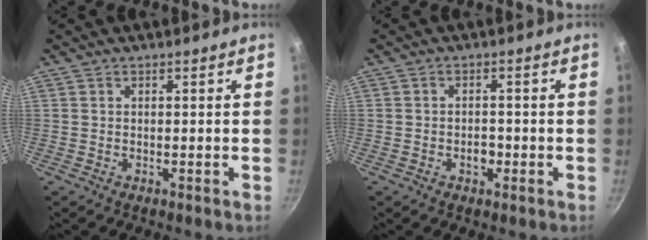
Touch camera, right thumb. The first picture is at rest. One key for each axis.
{"total": 2.4, "fx": -0.9, "fy": 1.7, "fz": 1.5, "tx": -0.010, "ty": 0.012, "tz": -0.014}